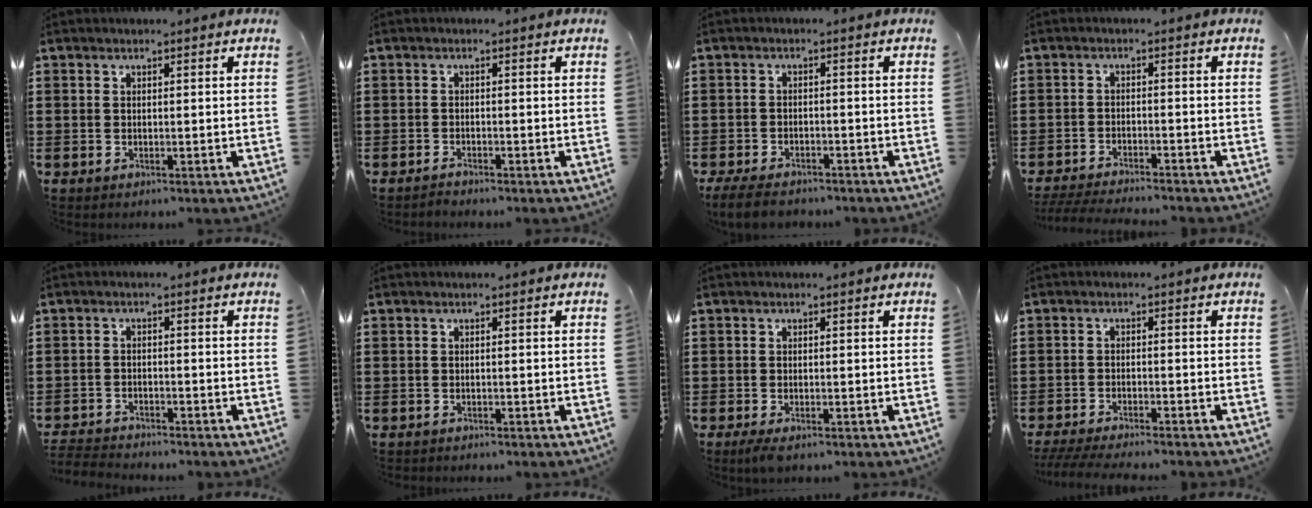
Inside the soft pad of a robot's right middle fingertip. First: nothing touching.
{"total": 1.0, "force": [-1.0, 0.0, 0.1], "torque": [-0.006, -0.001, -0.020]}
{"total": 3.7, "force": [-3.4, 0.8, 1.2], "torque": [-0.034, -0.003, -0.071]}
{"total": 3.6, "force": [-3.4, 0.0, 0.9], "torque": [-0.020, -0.003, -0.073]}
{"total": 2.7, "force": [-2.7, 0.2, 0.0], "torque": [-0.005, -0.002, -0.059]}
{"total": 0.5, "force": [-0.5, 0.1, 0.0], "torque": [-0.001, 0.000, -0.012]}
{"total": 1.2, "force": [-0.8, 0.2, 0.9], "torque": [-0.023, -0.008, -0.015]}
{"total": 3.2, "force": [-3.1, -0.1, 1.0], "torque": [-0.022, -0.005, -0.065]}